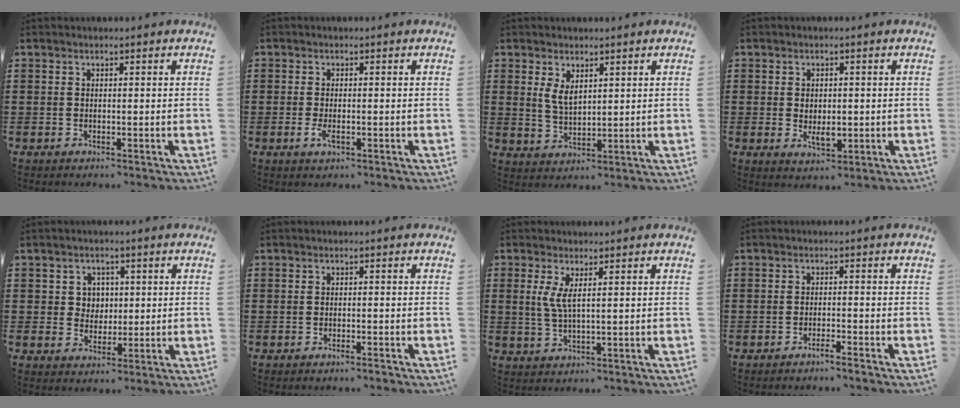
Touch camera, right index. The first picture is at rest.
{"total": 2.0, "force": [-0.6, 0.6, 1.8], "torque": [-0.049, -0.010, -0.015]}
{"total": 3.4, "force": [1.7, 1.8, 2.4], "torque": [-0.051, 0.004, 0.031]}
{"total": 3.0, "force": [-0.2, 1.7, 2.5], "torque": [-0.047, 0.002, -0.003]}
{"total": 3.2, "force": [0.9, 2.9, 0.8], "torque": [-0.029, 0.012, 0.013]}
{"total": 0.8, "force": [-0.7, -0.1, 0.3], "torque": [-0.007, -0.003, -0.014]}
{"total": 3.3, "force": [1.2, 0.6, 3.0], "torque": [-0.072, -0.003, 0.017]}
{"total": 1.7, "force": [-1.5, -0.3, 0.6], "torque": [-0.011, -0.001, -0.029]}